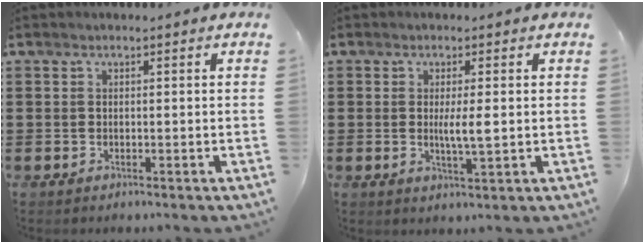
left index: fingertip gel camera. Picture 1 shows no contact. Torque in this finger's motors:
{"motor_torque": [0.84, 0.06, 0.20, 0.06]}